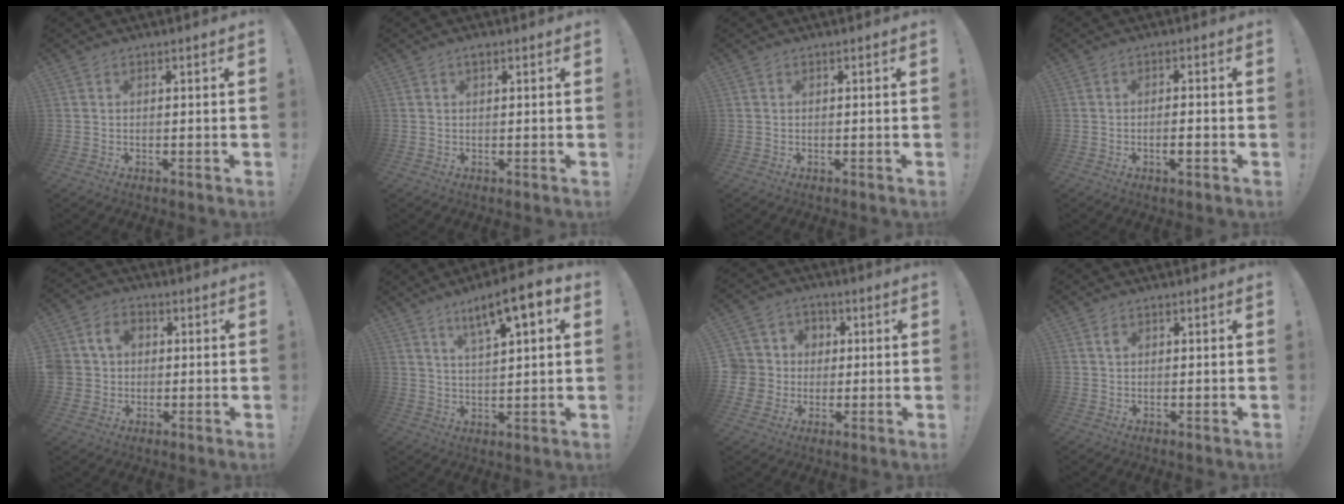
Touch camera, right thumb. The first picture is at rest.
{"total": 0.8, "force": [0.6, 0.2, 0.5], "torque": [-0.008, -0.001, 0.012]}
{"total": 0.0}
{"total": 2.9, "force": [-1.4, 0.4, 2.6], "torque": [-0.038, 0.001, -0.023]}
{"total": 7.5, "force": [1.4, 6.7, 2.9], "torque": [-0.055, 0.006, 0.030]}
{"total": 10.6, "force": [5.7, 2.1, 8.7], "torque": [-0.139, -0.027, 0.090]}
{"total": 9.3, "force": [0.2, 9.0, 2.2], "torque": [-0.043, 0.004, 0.012]}
{"total": 1.0, "force": [0.4, 0.6, 0.7], "torque": [-0.012, 0.002, 0.007]}